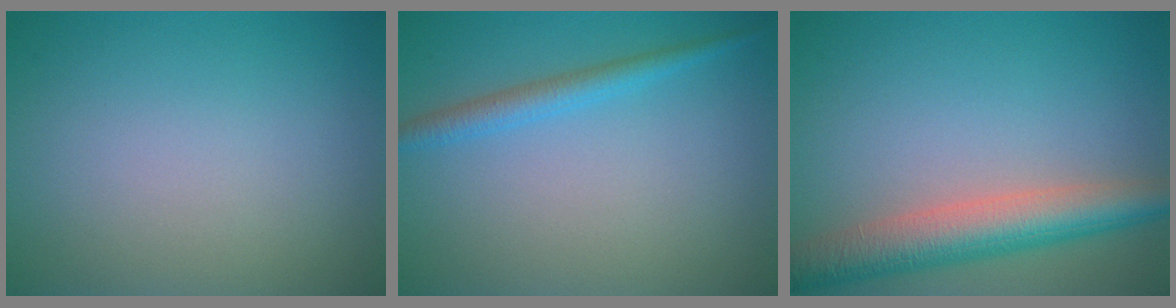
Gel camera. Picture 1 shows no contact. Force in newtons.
{"total": 2.1, "press": 2.1, "slide": 0.1}
{"total": 6.1, "press": 6.1, "slide": 0.4}